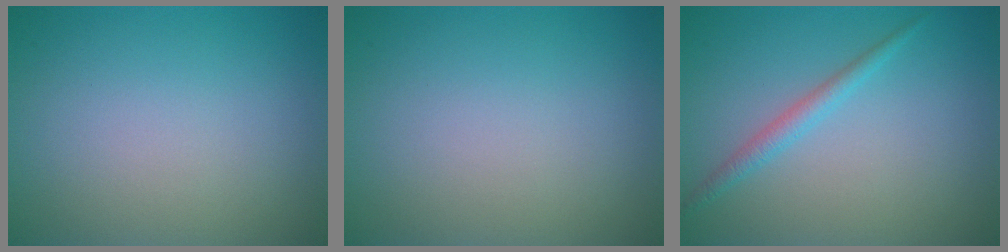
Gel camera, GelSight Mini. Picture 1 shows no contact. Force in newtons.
{"total": 0.0}
{"total": 1.6, "press": 1.6, "slide": 0.1}